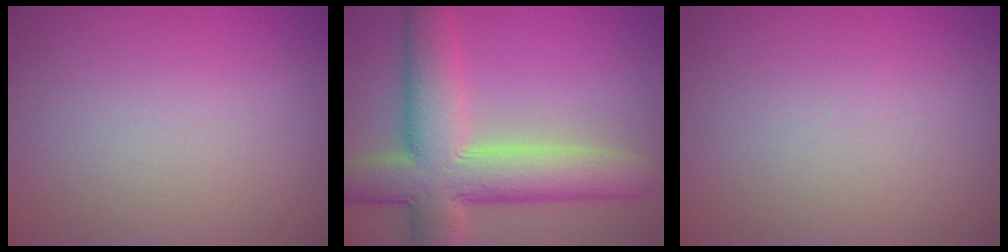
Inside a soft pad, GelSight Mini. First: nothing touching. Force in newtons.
{"total": 10.4, "press": 10.4, "slide": 1.0}
{"total": 0.0}